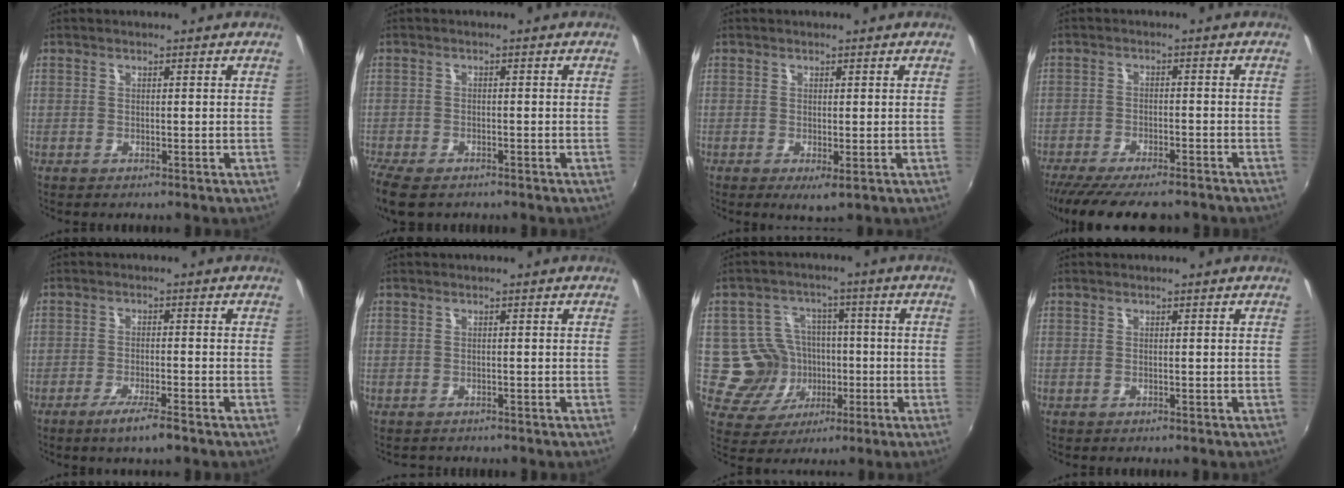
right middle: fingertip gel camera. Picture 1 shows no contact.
{"total": 6.8, "force": [-5.2, 2.6, 3.5], "torque": [-0.096, -0.032, -0.101]}
{"total": 1.9, "force": [-0.1, 0.5, 1.8], "torque": [-0.034, -0.009, -0.001]}
{"total": 14.1, "force": [-11.8, 3.5, 7.0], "torque": [-0.147, -0.042, -0.181]}
{"total": 5.1, "force": [-3.5, 0.4, 3.7], "torque": [-0.084, -0.010, -0.064]}
{"total": 1.0, "force": [-0.7, 0.7, -0.1], "torque": [-0.003, 0.000, -0.011]}
{"total": 10.8, "force": [-1.9, 10.3, 2.6], "torque": [-0.062, 0.011, -0.015]}
{"total": 0.0}